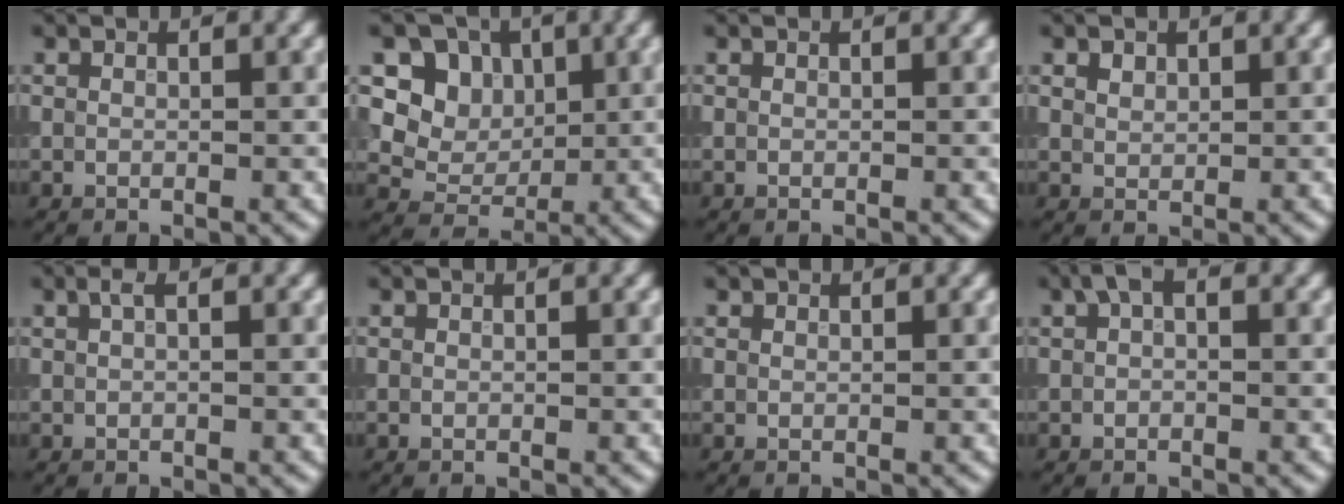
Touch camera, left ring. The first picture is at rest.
{"total": 7.1, "force": [3.0, 5.8, 2.7], "torque": [-0.056, -0.003, 0.052]}
{"total": 0.0}
{"total": 0.9, "force": [0.7, 0.5, 0.0], "torque": [-0.002, 0.003, 0.012]}
{"total": 0.6, "force": [0.2, 0.0, 0.5], "torque": [-0.015, 0.003, 0.002]}
{"total": 0.0}
{"total": 0.0}
{"total": 1.3, "force": [0.5, 0.6, 1.1], "torque": [-0.020, 0.007, 0.005]}